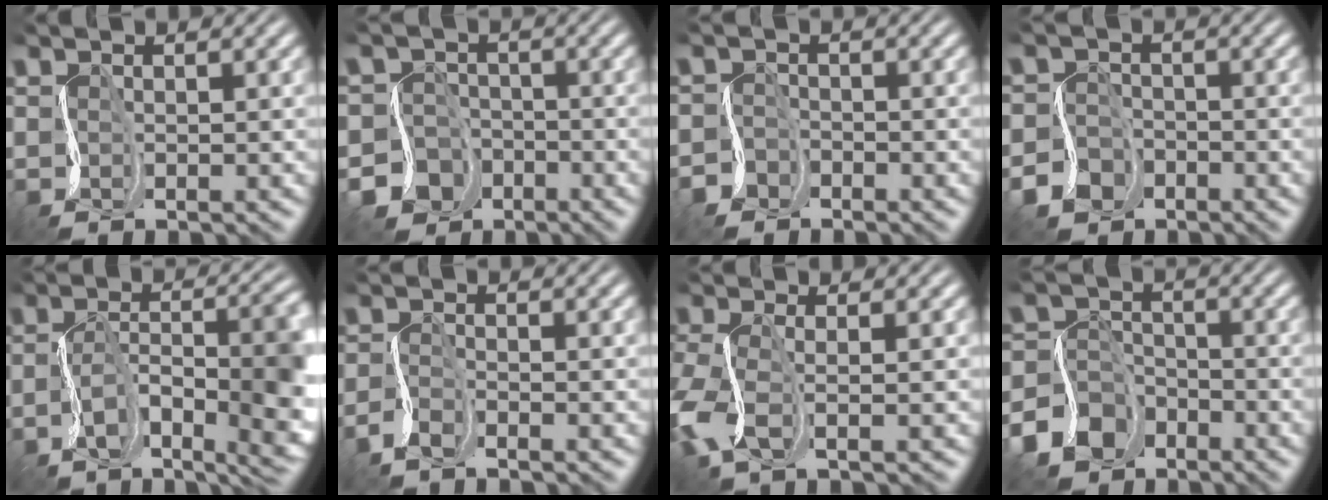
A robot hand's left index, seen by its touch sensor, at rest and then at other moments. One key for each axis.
{"total": 5.8, "fx": -3.4, "fy": 4.7, "fz": 0.4, "tx": 0.011, "ty": -0.008, "tz": -0.068}
{"total": 1.6, "fx": -1.2, "fy": 1.0, "fz": -0.3, "tx": 0.011, "ty": 0.002, "tz": -0.031}
{"total": 4.1, "fx": -2.5, "fy": 3.2, "fz": 0.8, "tx": -0.005, "ty": -0.004, "tz": -0.050}
{"total": 11.6, "fx": -3.0, "fy": 4.8, "fz": 10.1, "tx": -0.162, "ty": -0.012, "tz": -0.039}
{"total": 1.7, "fx": -1.5, "fy": 0.3, "fz": 0.8, "tx": -0.025, "ty": -0.001, "tz": -0.038}
{"total": 4.0, "fx": -1.0, "fy": 1.6, "fz": 3.5, "tx": -0.096, "ty": 0.002, "tz": -0.031}
{"total": 6.8, "fx": -4.5, "fy": 4.9, "fz": 1.3, "tx": -0.021, "ty": -0.010, "tz": -0.095}